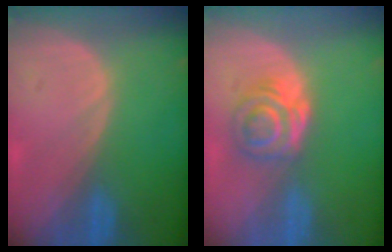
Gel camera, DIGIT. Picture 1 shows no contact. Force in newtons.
{"total": 6.3, "press": 5.2, "slide": 3.5}